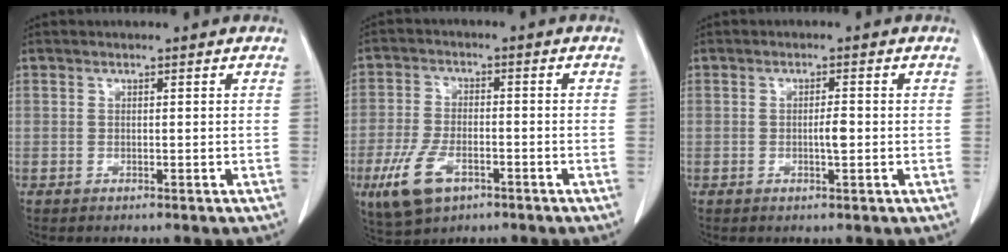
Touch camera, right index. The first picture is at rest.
{"total": 8.4, "force": [-4.2, 4.1, 6.1], "torque": [-0.135, -0.007, -0.070]}
{"total": 2.0, "force": [-0.2, 0.3, 2.0], "torque": [-0.035, 0.002, -0.002]}